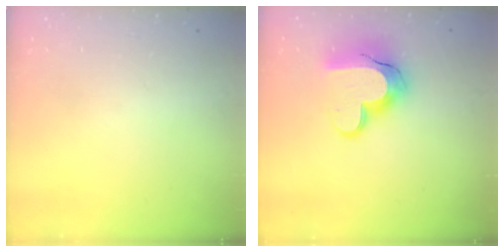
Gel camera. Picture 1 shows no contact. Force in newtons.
{"total": 16.0, "press": 16.0, "slide": 1.0}